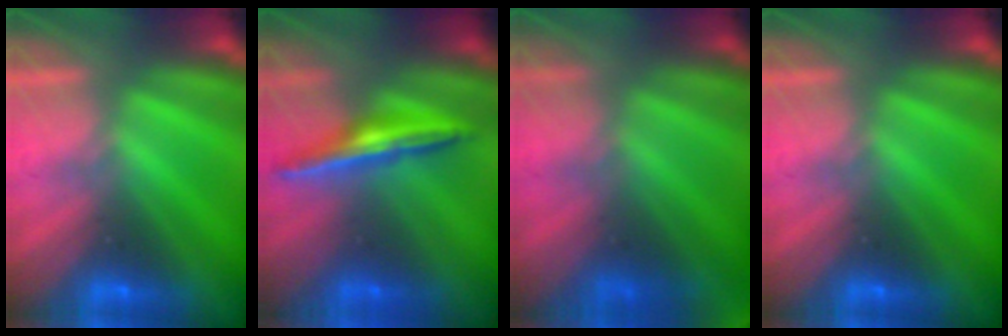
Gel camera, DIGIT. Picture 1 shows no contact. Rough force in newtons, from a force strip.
{"total": 1.6}
{"total": 8.3}
{"total": 0.0}